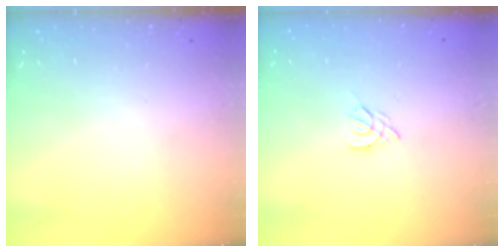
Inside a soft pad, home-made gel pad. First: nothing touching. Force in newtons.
{"total": 2.5, "press": 2.4, "slide": 0.6}